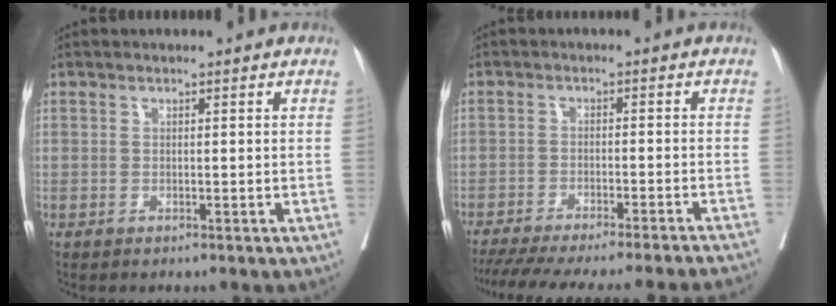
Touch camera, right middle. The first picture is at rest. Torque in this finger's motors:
{"motor_torque": [1.03, -1.11, 0.50, 0.09]}